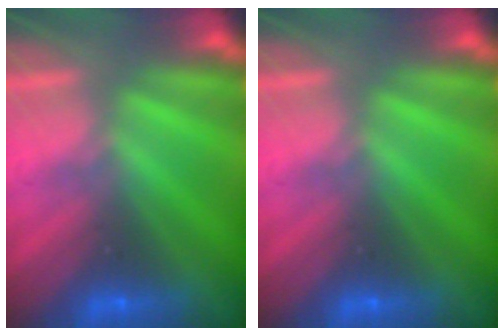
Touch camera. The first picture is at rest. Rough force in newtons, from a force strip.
{"total": 0.0}